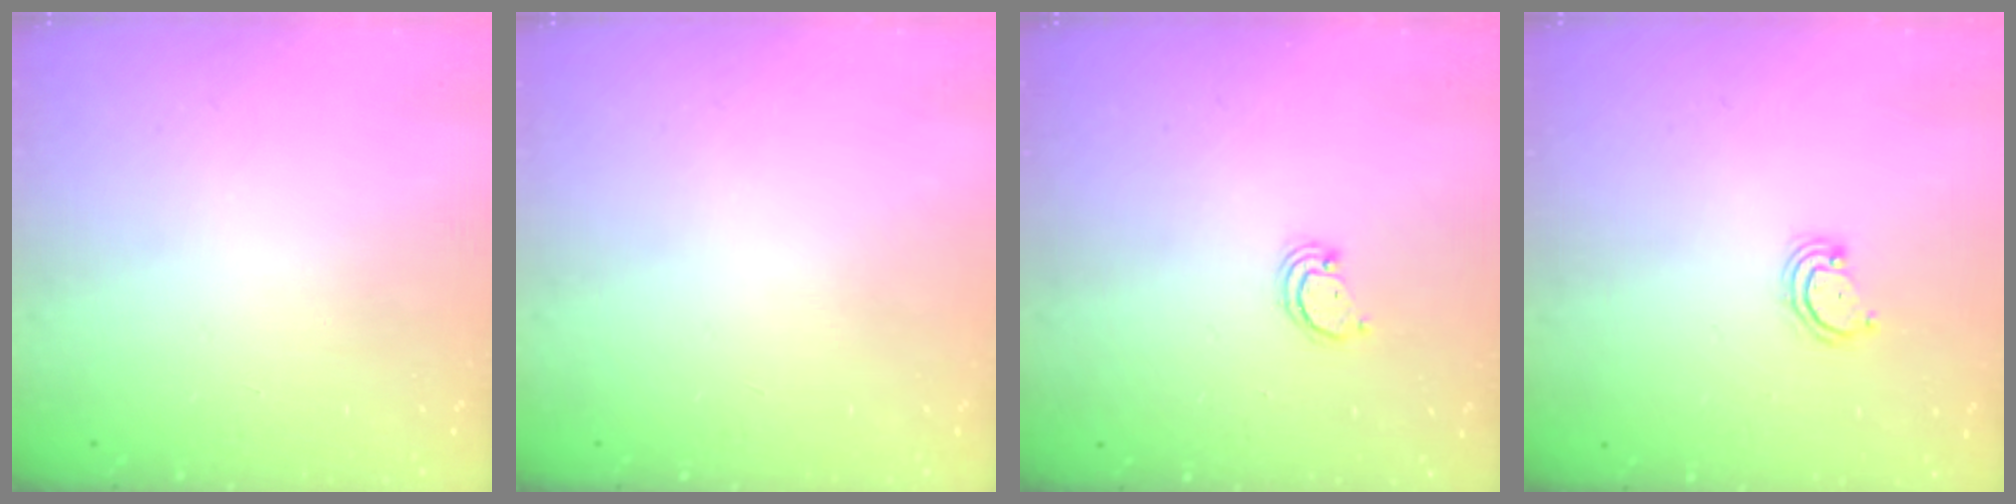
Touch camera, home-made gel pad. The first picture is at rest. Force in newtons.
{"total": 0.0}
{"total": 2.4, "press": 2.4, "slide": 0.2}
{"total": 3.3, "press": 3.2, "slide": 0.4}